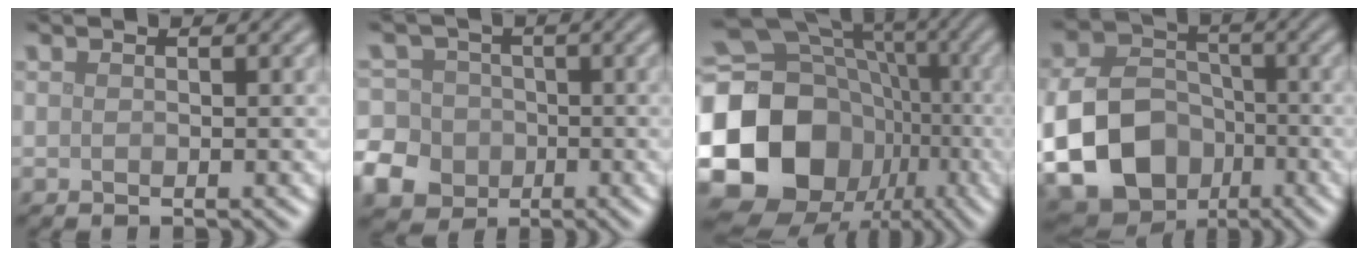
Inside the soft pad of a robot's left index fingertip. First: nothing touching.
{"total": 7.8, "force": [-3.2, 6.7, 2.4], "torque": [-0.056, -0.016, -0.082]}
{"total": 21.8, "force": [-5.3, 18.9, 9.6], "torque": [-0.208, -0.005, -0.129]}
{"total": 15.3, "force": [-5.0, 12.6, 7.2], "torque": [-0.147, -0.056, -0.104]}